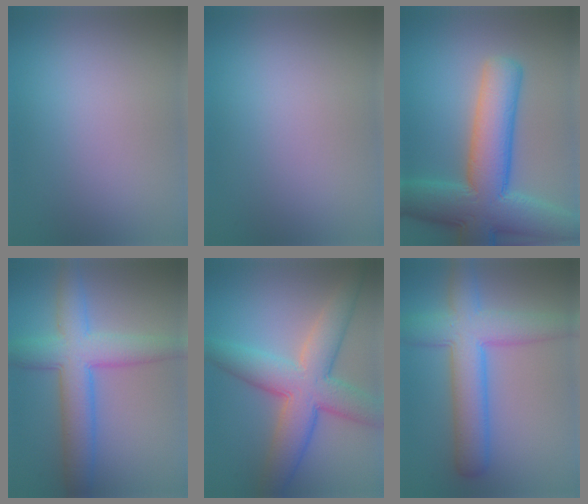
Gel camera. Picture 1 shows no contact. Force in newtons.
{"total": 0.0}
{"total": 11.5, "press": 11.5, "slide": 0.5}
{"total": 6.9, "press": 6.9, "slide": 0.1}
{"total": 8.4, "press": 8.4, "slide": 0.3}
{"total": 7.4, "press": 7.4, "slide": 0.2}